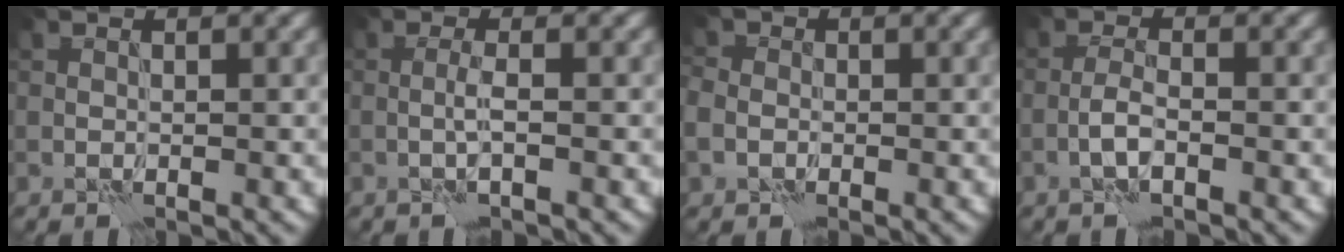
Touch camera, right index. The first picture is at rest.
{"total": 1.3, "force": [-0.3, -0.1, 1.2], "torque": [-0.027, 0.004, -0.009]}
{"total": 2.4, "force": [-0.6, 2.1, 1.0], "torque": [-0.014, 0.000, -0.015]}
{"total": 1.8, "force": [-0.8, 0.4, 1.6], "torque": [-0.034, 0.006, -0.022]}